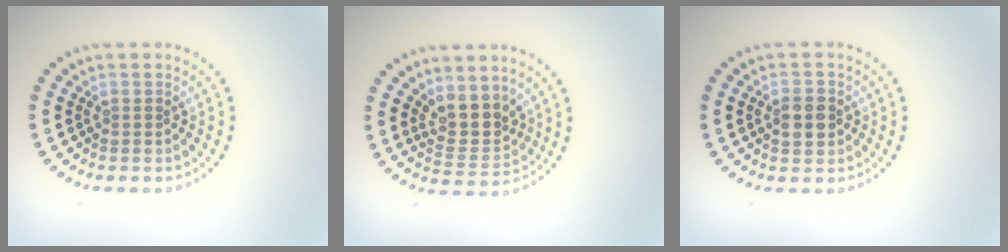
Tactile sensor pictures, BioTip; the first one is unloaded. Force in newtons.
{"total": 3.5, "press": 3.0, "slide": 1.8}
{"total": 3.0, "press": 3.0, "slide": 0.2}